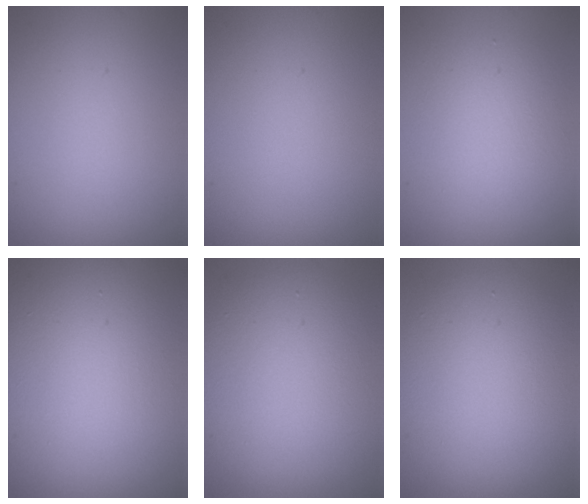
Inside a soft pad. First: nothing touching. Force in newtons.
{"total": 0.0}
{"total": 2.0, "press": 2.0, "slide": 0.2}
{"total": 20.5, "press": 20.5, "slide": 1.3}
{"total": 10.4, "press": 10.4, "slide": 0.6}
{"total": 8.7, "press": 8.7, "slide": 0.4}